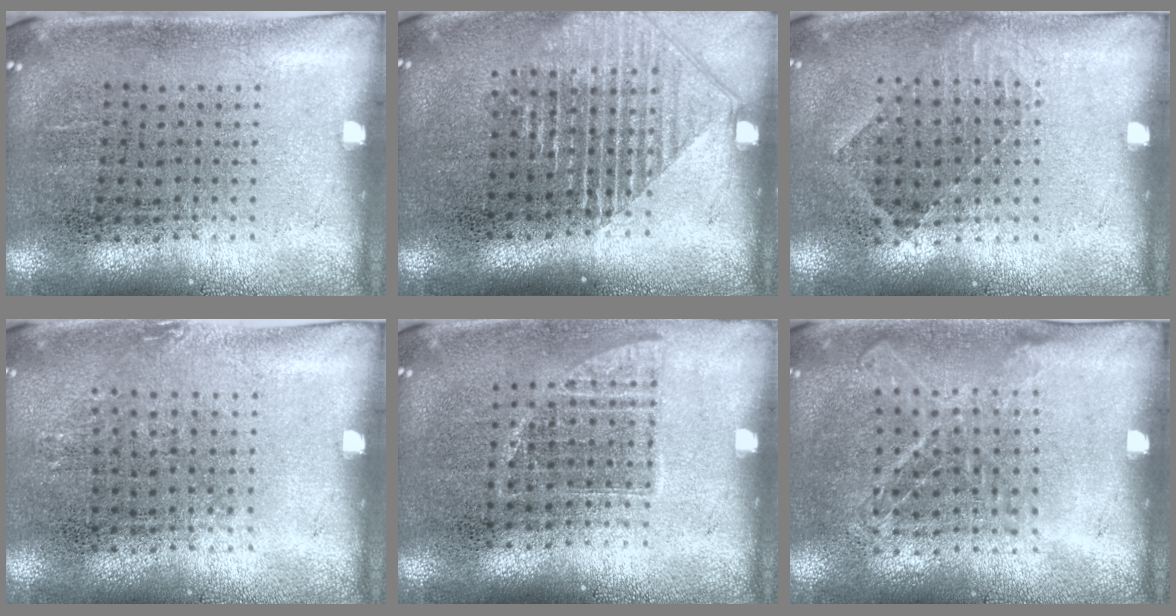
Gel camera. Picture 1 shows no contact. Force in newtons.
{"total": 1.6, "press": 1.4, "slide": 0.7}
{"total": 0.8, "press": 0.7, "slide": 0.4}
{"total": 0.7, "press": 0.6, "slide": 0.3}
{"total": 0.9, "press": 0.7, "slide": 0.4}
{"total": 1.1, "press": 1.1, "slide": 0.3}